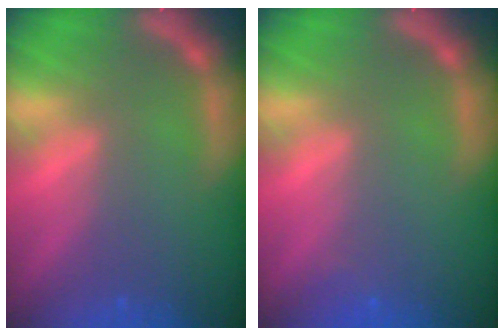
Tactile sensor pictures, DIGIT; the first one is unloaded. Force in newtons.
{"total": 0.9}